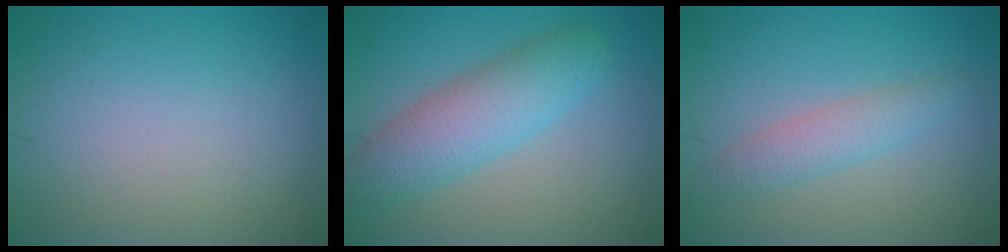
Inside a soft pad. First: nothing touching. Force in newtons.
{"total": 5.7, "press": 5.7, "slide": 0.1}
{"total": 2.4, "press": 2.4, "slide": 0.0}